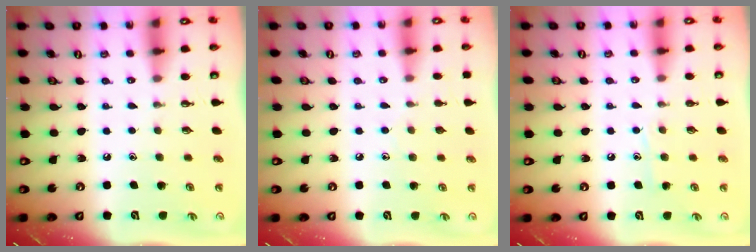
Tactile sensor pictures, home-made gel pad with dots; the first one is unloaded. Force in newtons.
{"total": 4.7, "press": 4.7, "slide": 0.5}
{"total": 5.9, "press": 5.9, "slide": 0.7}